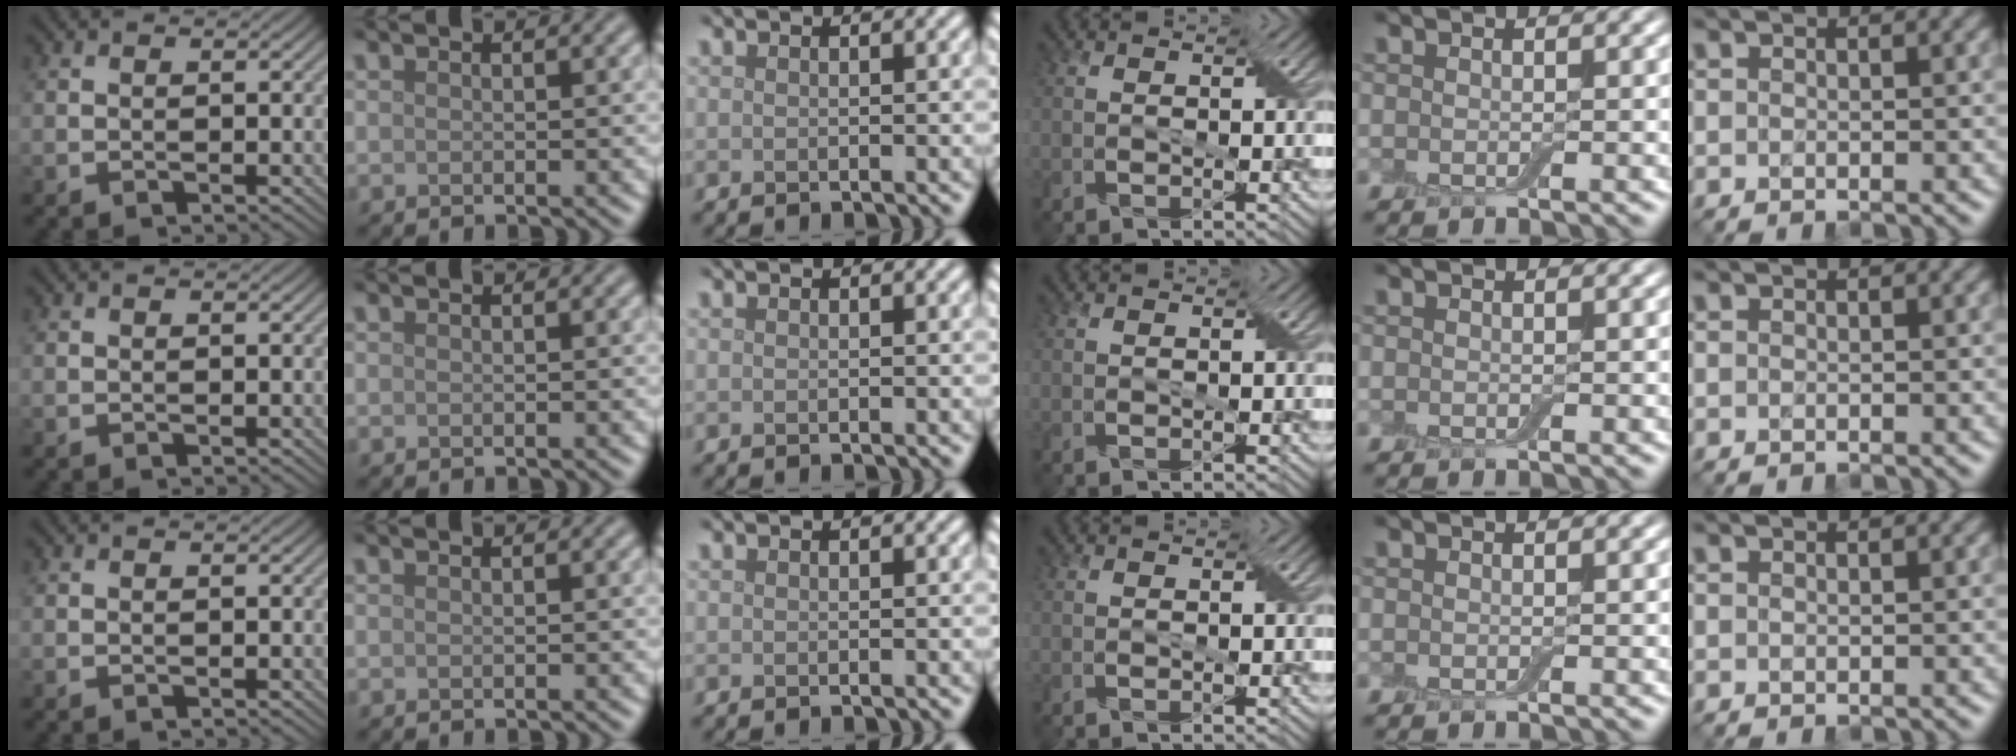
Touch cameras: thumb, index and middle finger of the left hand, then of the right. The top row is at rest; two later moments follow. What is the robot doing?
{"motion": "wrap", "object": "cling film"}